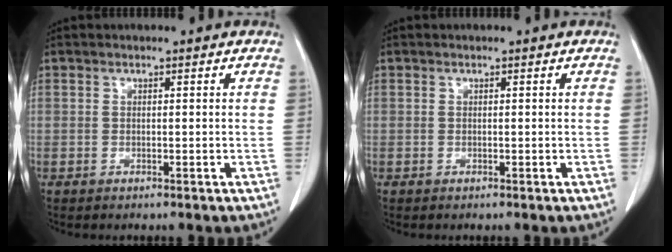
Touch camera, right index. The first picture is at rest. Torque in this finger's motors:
{"motor_torque": [0.00, 0.00, 0.00, 0.00]}